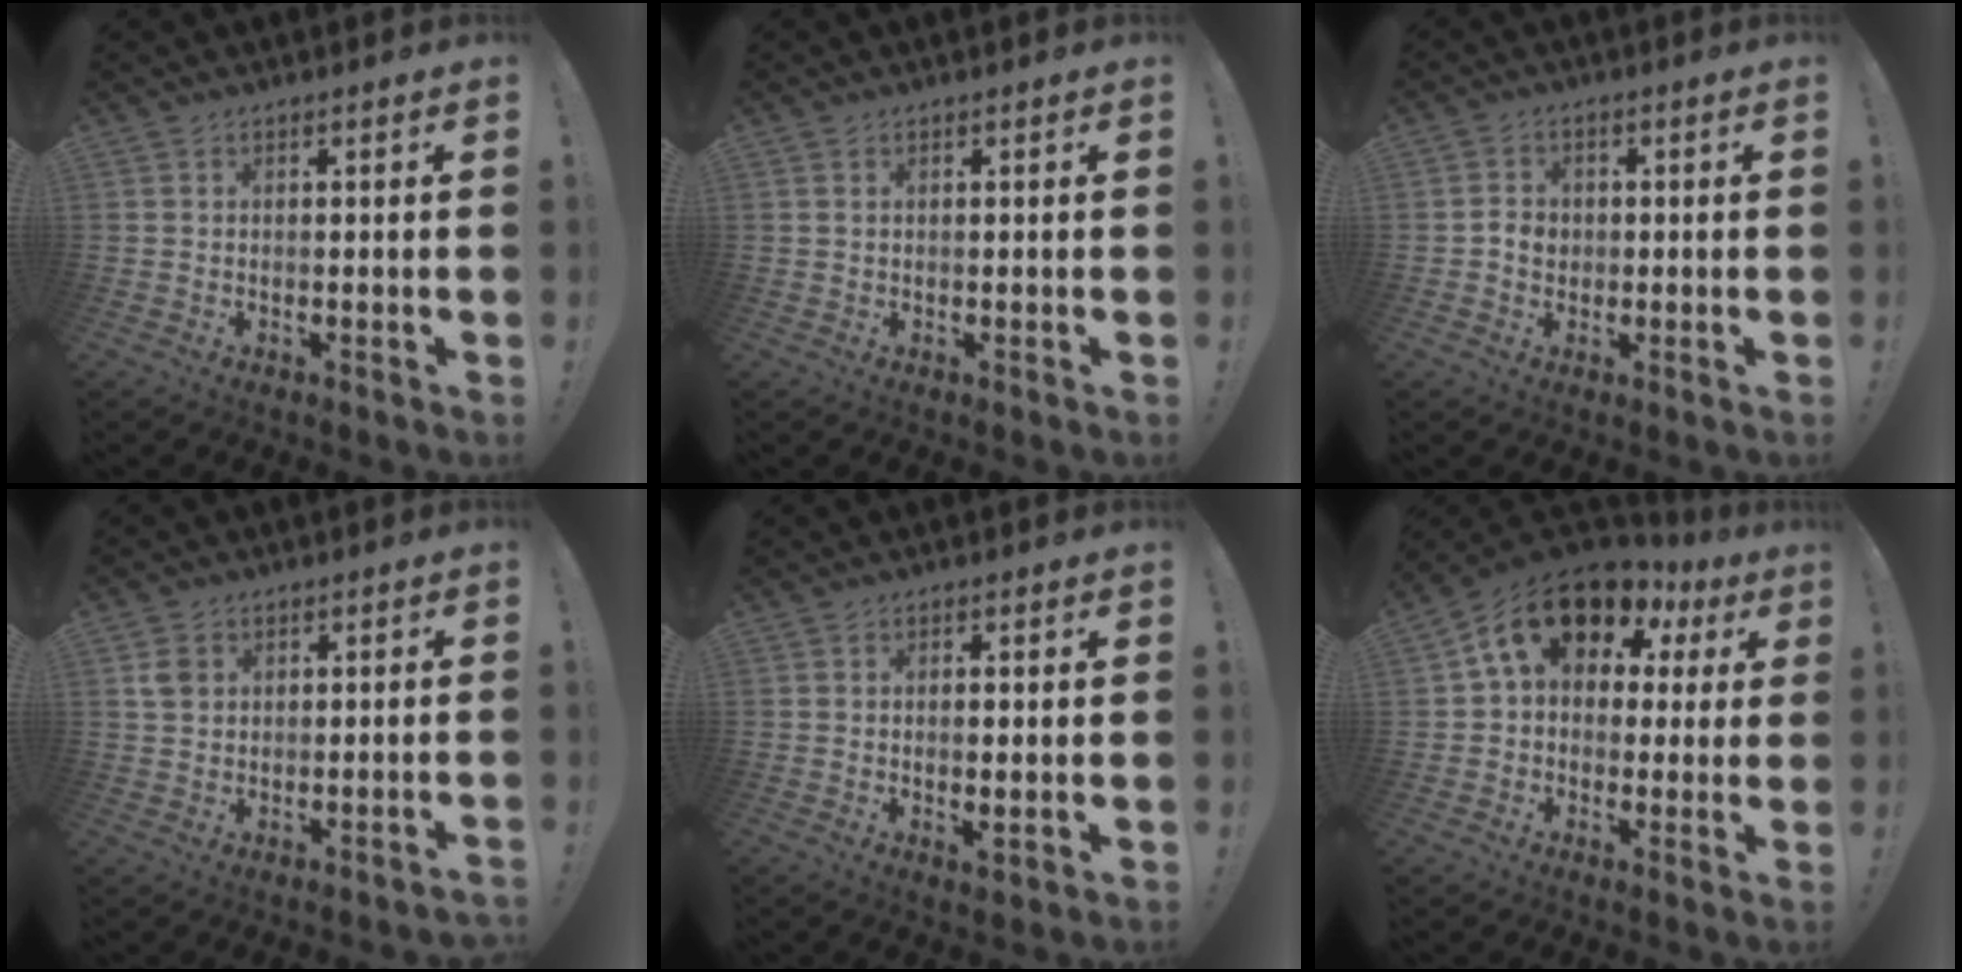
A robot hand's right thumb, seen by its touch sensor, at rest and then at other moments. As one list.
[{"total": 0.6, "force": [0.3, 0.2, 0.4], "torque": [-0.011, 0.001, 0.007]}, {"total": 4.0, "force": [-0.8, 3.4, 2.0], "torque": [-0.021, 0.007, -0.016]}, {"total": 3.7, "force": [0.4, 3.1, 1.9], "torque": [-0.023, 0.004, 0.009]}, {"total": 2.2, "force": [0.0, 0.7, 2.1], "torque": [-0.032, 0.000, 0.000]}, {"total": 16.5, "force": [8.1, 9.8, 10.4], "torque": [-0.163, -0.038, 0.146]}]